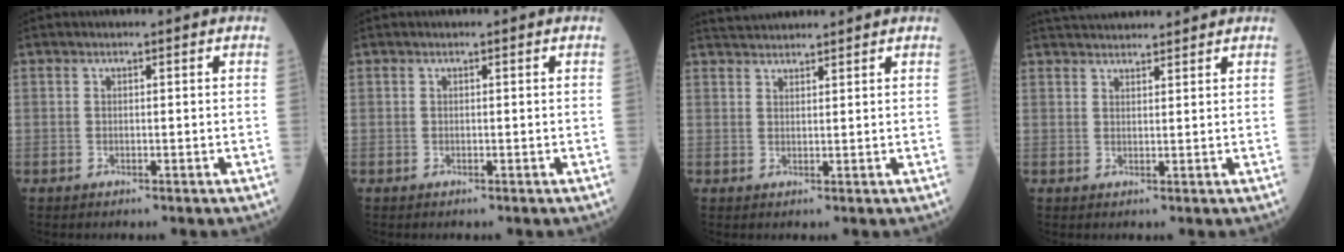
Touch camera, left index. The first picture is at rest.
{"total": 0.0}
{"total": 3.8, "force": [3.8, 0.0, 0.6], "torque": [-0.013, 0.033, 0.070]}
{"total": 6.9, "force": [6.6, 0.8, 1.8], "torque": [-0.031, 0.036, 0.099]}